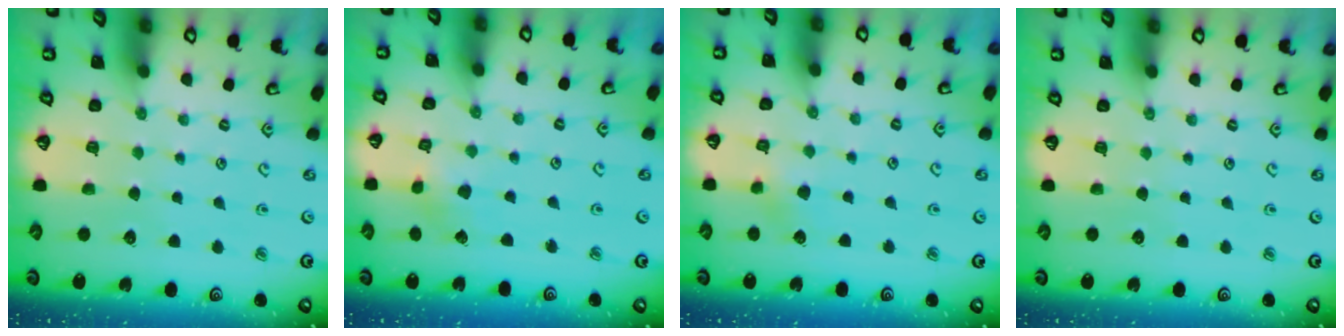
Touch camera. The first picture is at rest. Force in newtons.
{"total": 2.1, "press": 2.1, "slide": 0.2}
{"total": 4.0, "press": 3.9, "slide": 0.8}
{"total": 0.0}